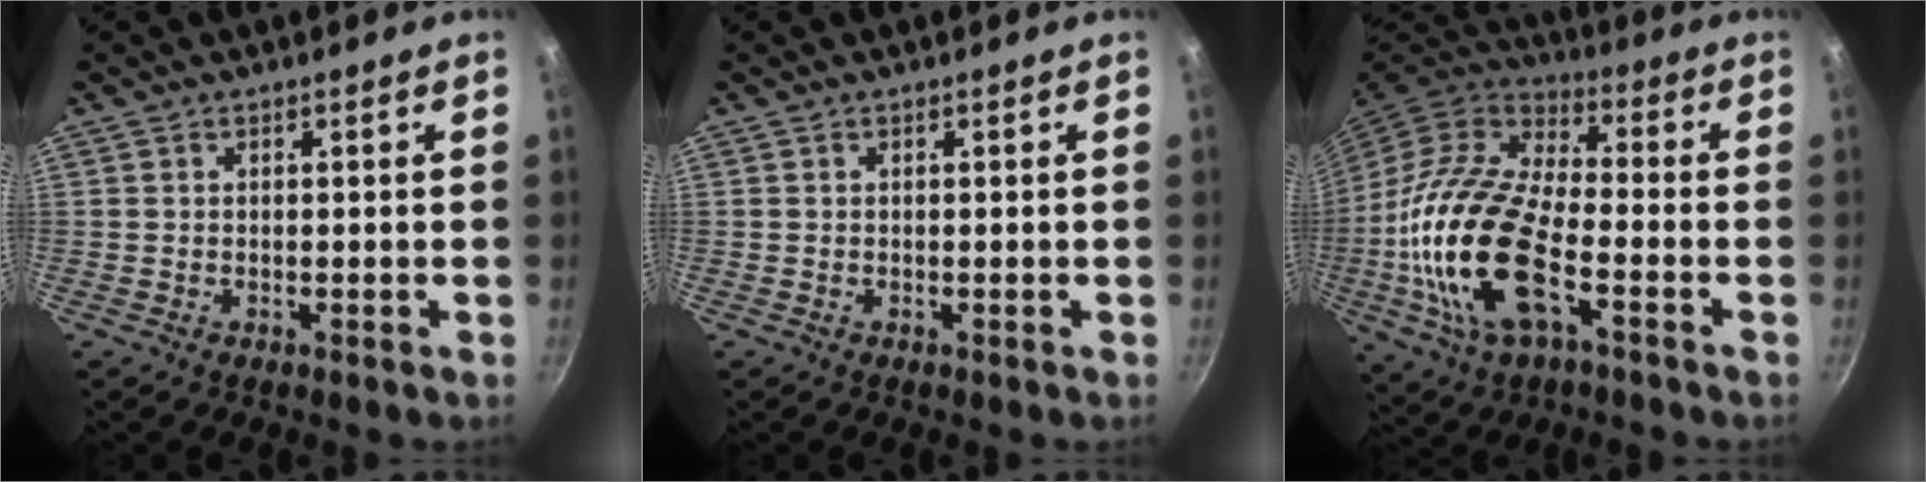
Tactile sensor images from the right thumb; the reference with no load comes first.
{"total": 0.0}
{"total": 22.4, "force": [-5.8, 10.4, 19.0], "torque": [-0.374, 0.020, -0.119]}